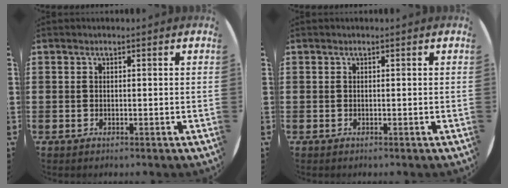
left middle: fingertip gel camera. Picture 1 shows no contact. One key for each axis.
{"total": 0.0}